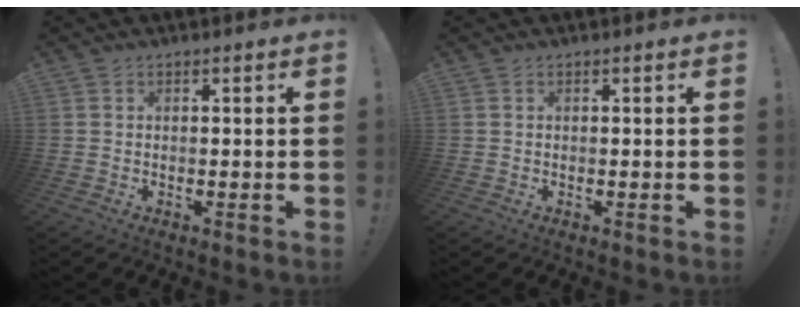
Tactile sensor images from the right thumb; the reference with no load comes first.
{"total": 0.0}